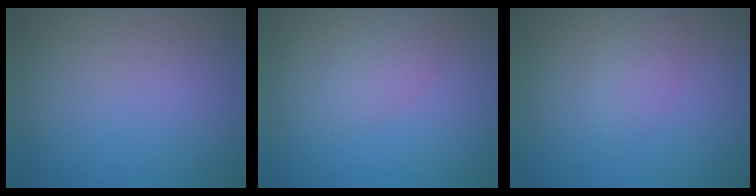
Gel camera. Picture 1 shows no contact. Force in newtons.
{"total": 1.8, "press": 1.8, "slide": 0.1}
{"total": 1.6, "press": 1.6, "slide": 0.1}